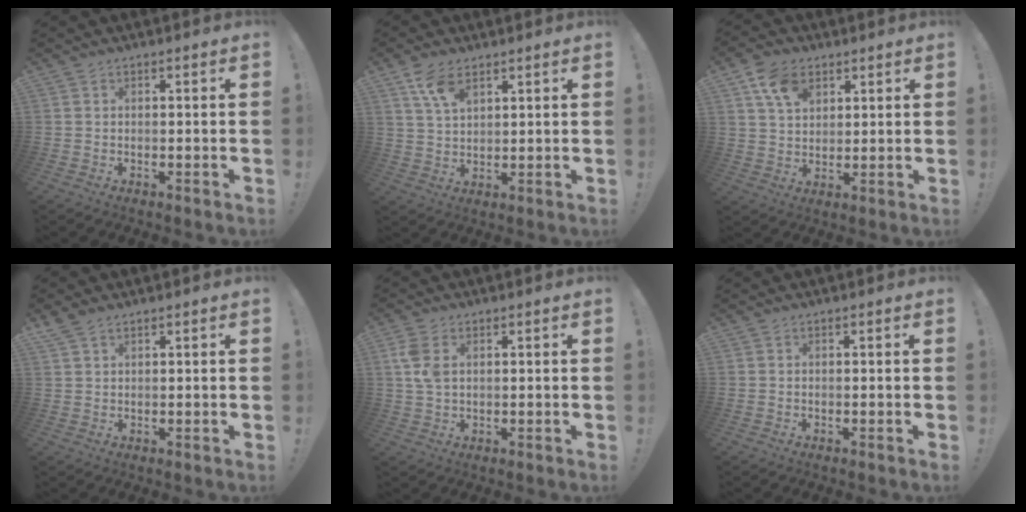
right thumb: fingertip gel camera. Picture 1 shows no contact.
{"total": 7.3, "force": [4.6, 3.4, 4.4], "torque": [-0.081, -0.019, 0.087]}
{"total": 9.8, "force": [5.2, 6.5, 5.0], "torque": [-0.073, -0.017, 0.100]}
{"total": 2.7, "force": [2.2, 1.1, 1.2], "torque": [-0.017, -0.012, 0.040]}
{"total": 5.3, "force": [1.8, 3.3, 3.8], "torque": [-0.067, -0.003, 0.032]}
{"total": 0.0}